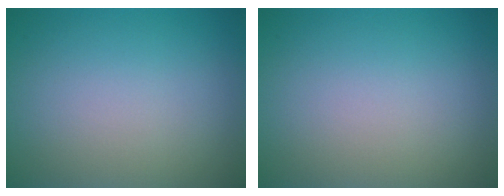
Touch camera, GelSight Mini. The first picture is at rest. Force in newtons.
{"total": 0.0}